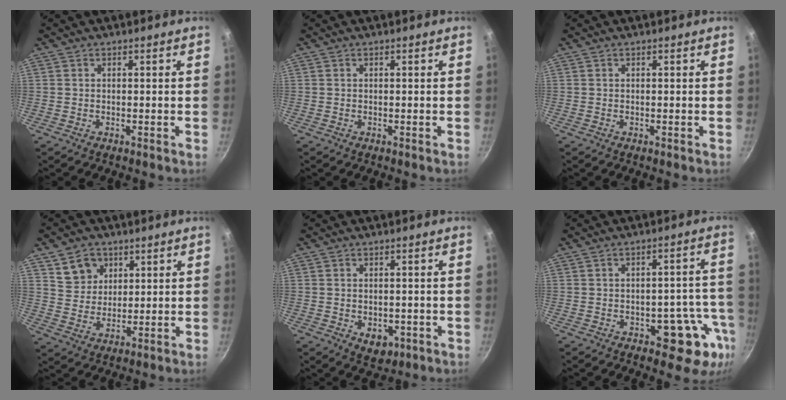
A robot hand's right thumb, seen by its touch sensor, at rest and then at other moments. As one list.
[{"total": 0.0}, {"total": 0.0}, {"total": 7.2, "force": [3.5, 5.8, 2.3], "torque": [-0.011, -0.008, 0.070]}, {"total": 4.7, "force": [-1.4, 3.3, 3.1], "torque": [-0.033, 0.000, -0.008]}, {"total": 11.0, "force": [-4.5, 6.0, 8.0], "torque": [-0.033, 0.034, -0.050]}]